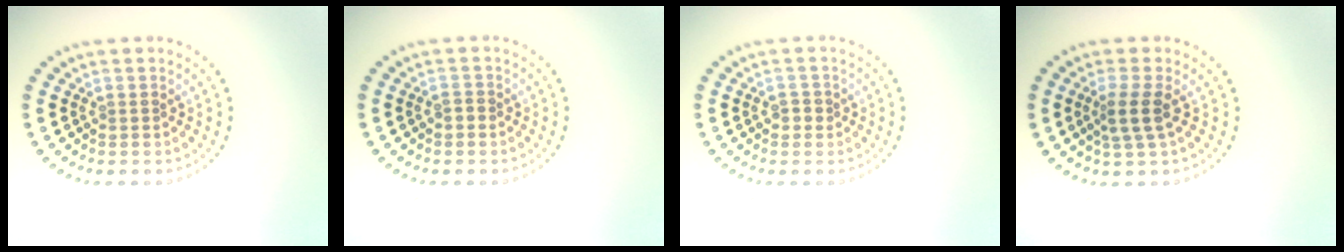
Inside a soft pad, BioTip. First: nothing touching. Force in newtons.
{"total": 0.7, "press": 0.7, "slide": 0.2}
{"total": 1.1, "press": 1.1, "slide": 0.2}
{"total": 2.3, "press": 1.8, "slide": 1.5}